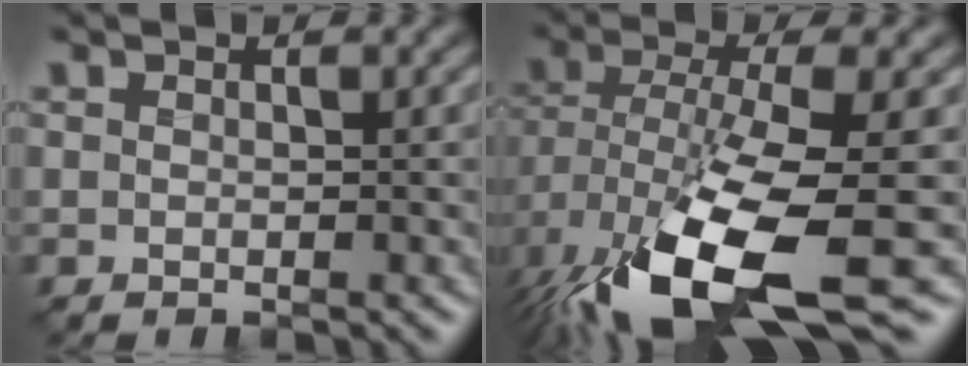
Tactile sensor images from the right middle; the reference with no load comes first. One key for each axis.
{"total": 14.1, "fx": -6.2, "fy": 4.7, "fz": 11.8, "tx": -0.248, "ty": -0.040, "tz": -0.102}